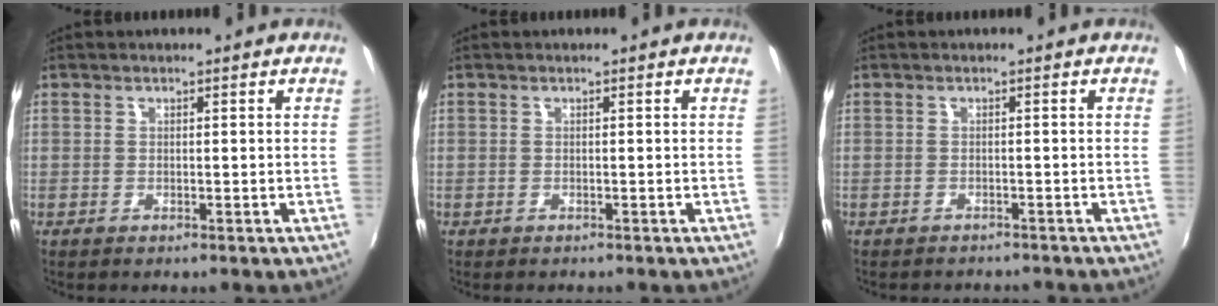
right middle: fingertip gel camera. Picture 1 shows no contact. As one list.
[{"total": 0.8, "force": [0.2, -0.7, -0.3], "torque": [0.011, -0.004, 0.002]}, {"total": 2.2, "force": [-2.2, 0.3, 0.2], "torque": [-0.007, -0.007, -0.031]}]